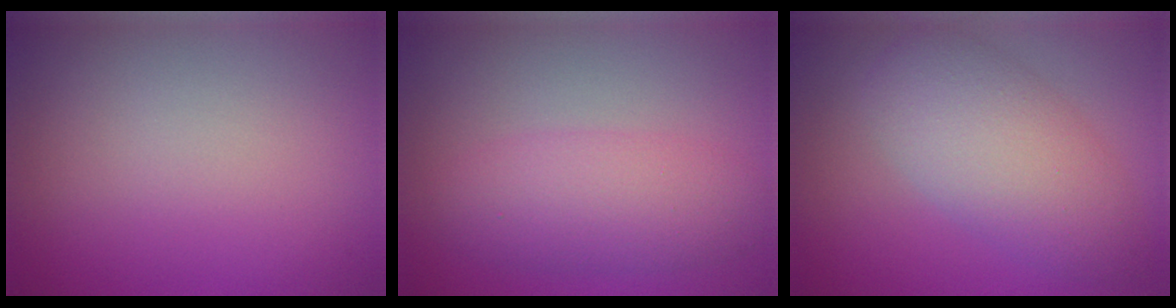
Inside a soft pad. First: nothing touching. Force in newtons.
{"total": 4.3, "press": 4.3, "slide": 0.0}
{"total": 6.2, "press": 6.2, "slide": 0.3}